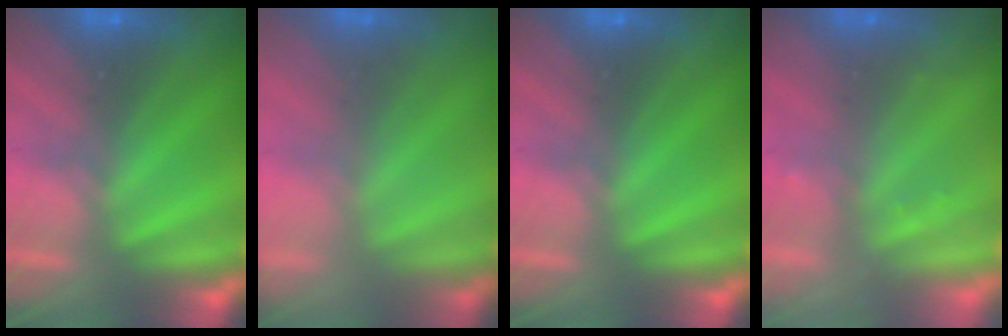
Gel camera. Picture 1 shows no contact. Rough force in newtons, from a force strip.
{"total": 1.6}
{"total": 0.0}
{"total": 2.3}